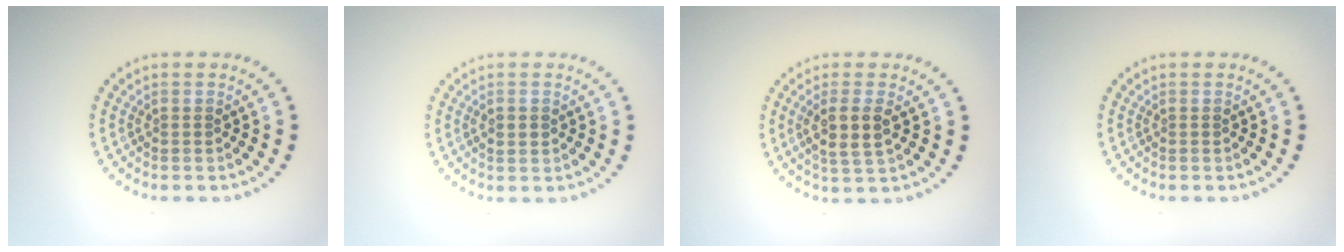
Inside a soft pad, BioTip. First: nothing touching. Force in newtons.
{"total": 1.6, "press": 1.6, "slide": 0.2}
{"total": 2.9, "press": 2.6, "slide": 1.3}
{"total": 0.0}